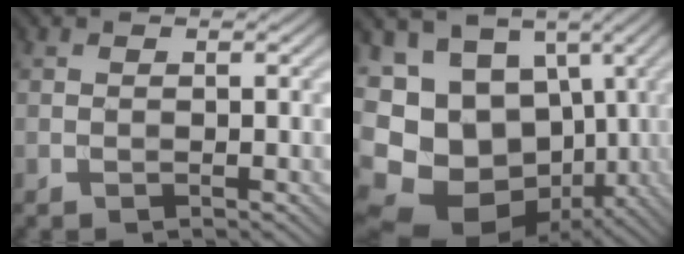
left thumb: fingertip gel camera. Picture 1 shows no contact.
{"total": 16.4, "force": [-2.4, 13.5, 9.1], "torque": [-0.210, -0.034, -0.033]}